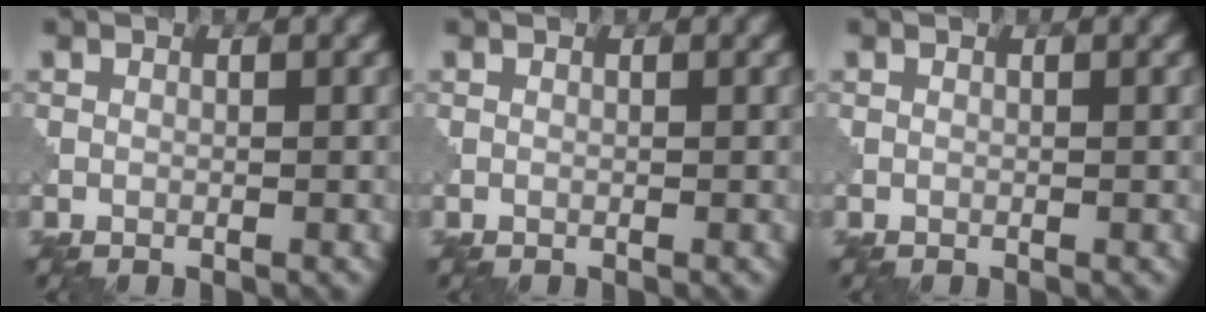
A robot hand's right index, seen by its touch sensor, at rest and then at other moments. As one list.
[{"total": 0.0}, {"total": 0.0}]